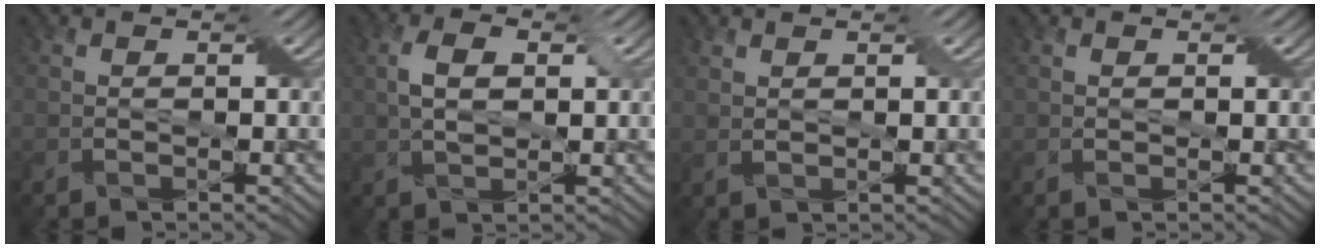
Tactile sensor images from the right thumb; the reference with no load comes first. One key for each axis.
{"total": 4.4, "fx": 0.9, "fy": 2.3, "fz": 3.7, "tx": -0.083, "ty": 0.005, "tz": 0.015}
{"total": 1.3, "fx": 1.0, "fy": 0.4, "fz": 0.7, "tx": -0.022, "ty": 0.002, "tz": 0.023}
{"total": 0.0}